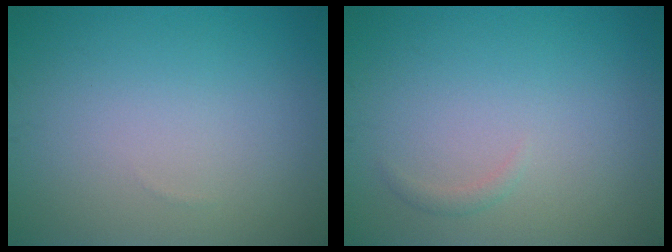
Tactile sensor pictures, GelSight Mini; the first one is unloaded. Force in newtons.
{"total": 0.7, "press": 0.7, "slide": 0.0}